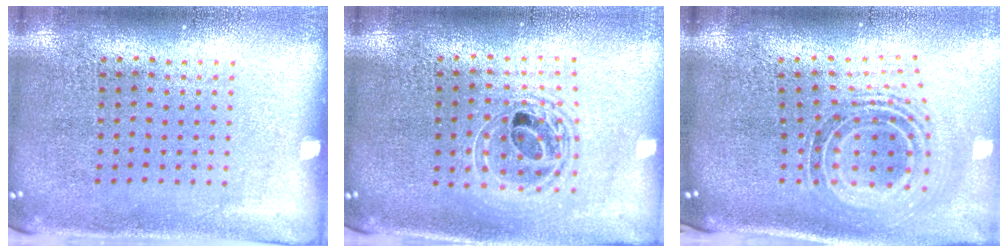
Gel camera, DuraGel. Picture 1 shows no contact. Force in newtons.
{"total": 1.6, "press": 1.4, "slide": 0.9}
{"total": 1.5, "press": 1.2, "slide": 0.9}